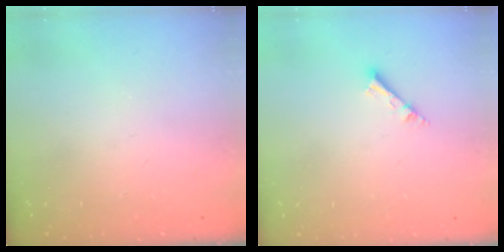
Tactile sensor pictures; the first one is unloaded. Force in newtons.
{"total": 2.5, "press": 2.5, "slide": 0.1}